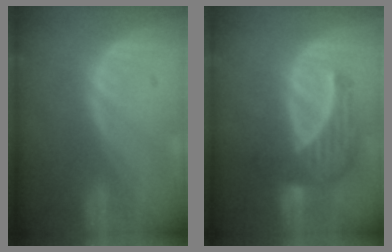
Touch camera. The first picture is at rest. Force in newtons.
{"total": 7.3, "press": 6.8, "slide": 2.7}